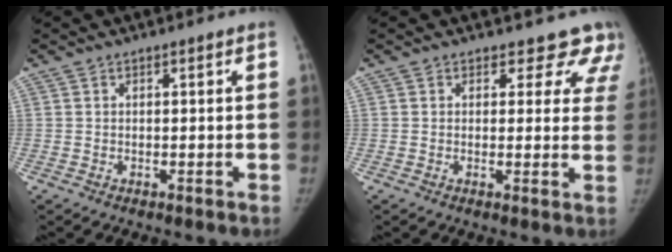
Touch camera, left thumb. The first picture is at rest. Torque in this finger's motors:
{"motor_torque": [-0.36, -0.22, 0.12, 0.01, -0.03]}